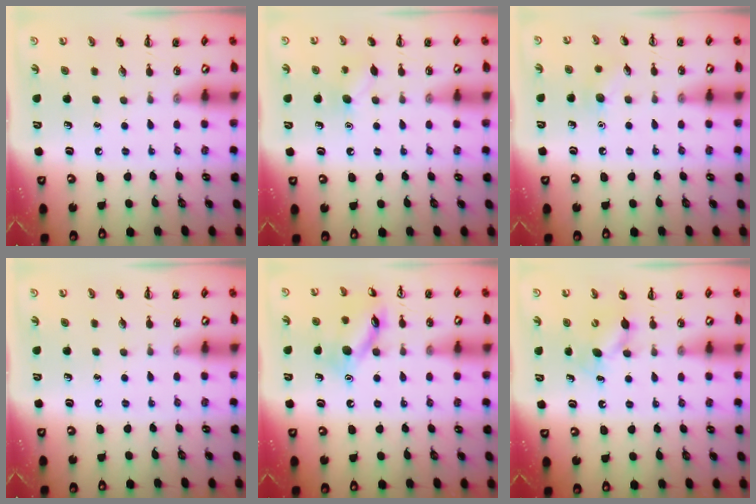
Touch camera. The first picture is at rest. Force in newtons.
{"total": 7.8, "press": 7.6, "slide": 1.9}
{"total": 5.8, "press": 5.6, "slide": 1.6}
{"total": 0.0}
{"total": 11.9, "press": 11.8, "slide": 0.9}
{"total": 6.6, "press": 6.5, "slide": 1.5}